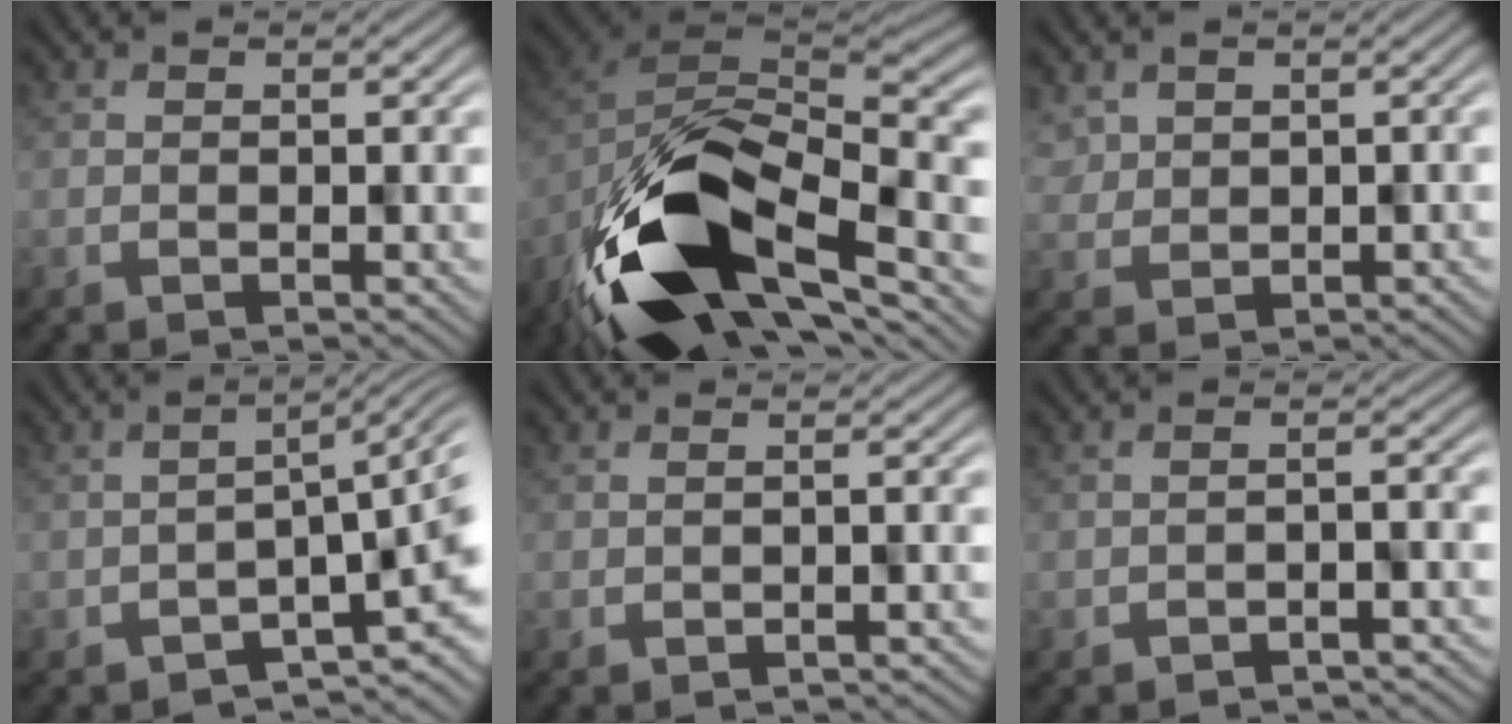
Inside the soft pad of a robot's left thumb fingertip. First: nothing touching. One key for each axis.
{"total": 15.8, "fx": -7.5, "fy": 8.8, "fz": 10.7, "tx": -0.237, "ty": -0.036, "tz": -0.127}
{"total": 3.5, "fx": 1.7, "fy": 2.9, "fz": 0.8, "tx": -0.016, "ty": 0.000, "tz": 0.031}
{"total": 3.4, "fx": -1.8, "fy": 0.5, "fz": 2.9, "tx": -0.027, "ty": 0.006, "tz": -0.025}
{"total": 1.0, "fx": -0.6, "fy": -0.2, "fz": -0.8, "tx": 0.015, "ty": 0.004, "tz": -0.012}
{"total": 1.7, "fx": -1.7, "fy": 0.0, "fz": -0.3, "tx": 0.012, "ty": 0.008, "tz": -0.030}